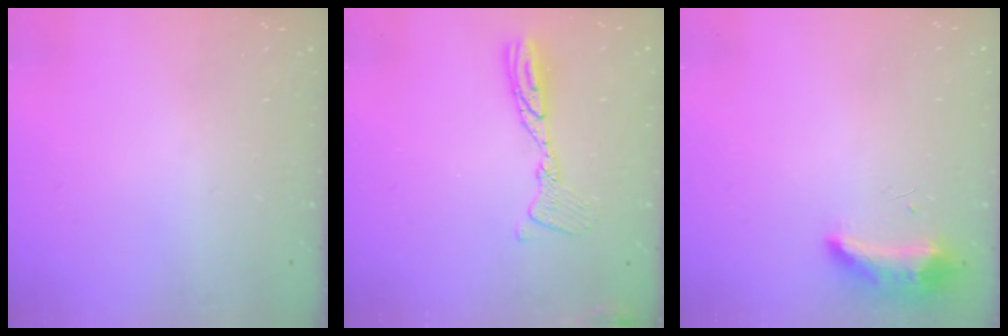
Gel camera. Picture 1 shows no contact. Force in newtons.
{"total": 10.8, "press": 10.8, "slide": 1.0}
{"total": 18.6, "press": 10.8, "slide": 15.1}